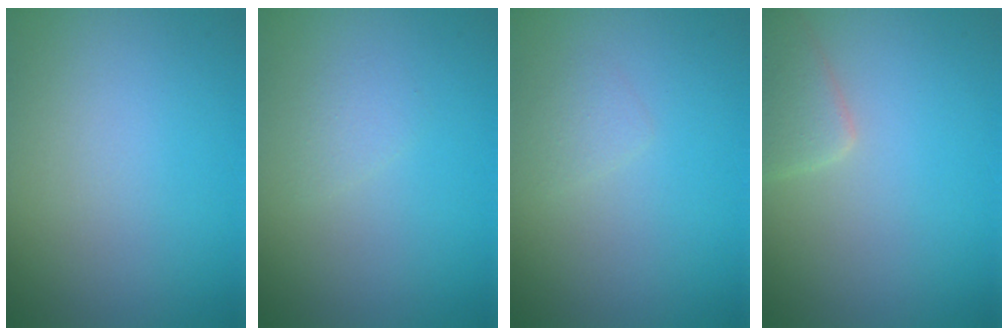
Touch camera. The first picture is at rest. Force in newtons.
{"total": 0.8, "press": 0.8, "slide": 0.0}
{"total": 0.9, "press": 0.9, "slide": 0.0}
{"total": 2.4, "press": 2.4, "slide": 0.1}